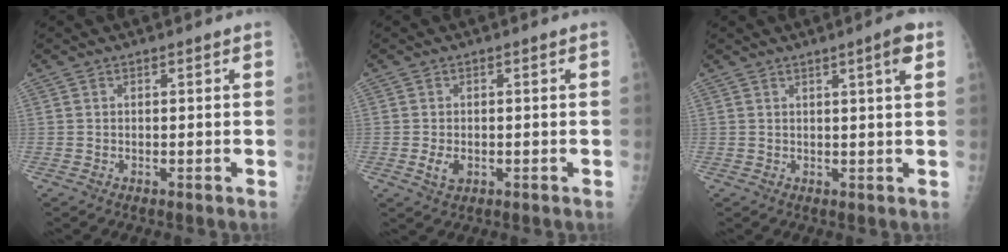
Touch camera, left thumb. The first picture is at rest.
{"total": 2.8, "force": [-0.6, 1.8, 2.0], "torque": [-0.039, -0.002, -0.008]}
{"total": 3.8, "force": [1.9, 0.0, 3.3], "torque": [-0.045, -0.008, 0.026]}